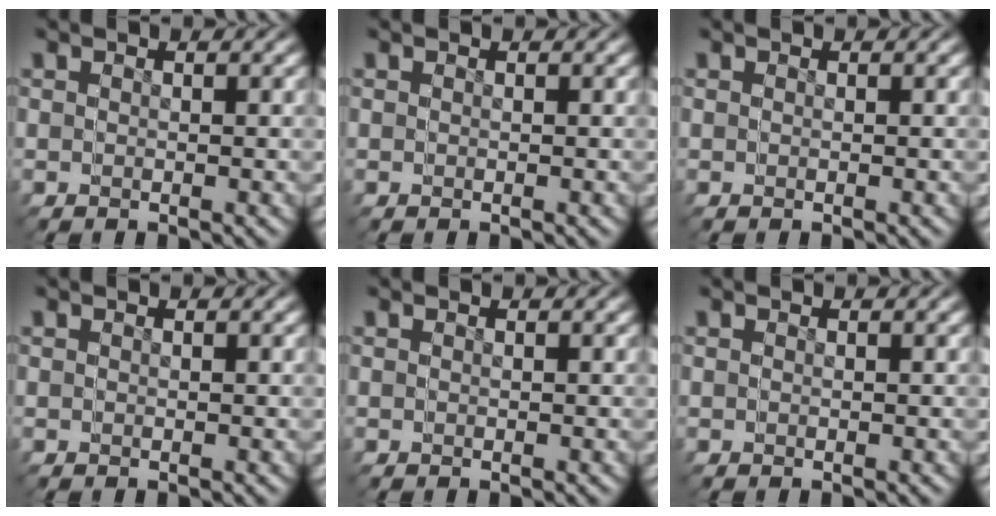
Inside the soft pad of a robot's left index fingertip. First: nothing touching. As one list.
[{"total": 0.0}, {"total": 0.0}, {"total": 0.0}, {"total": 0.0}, {"total": 0.0}]